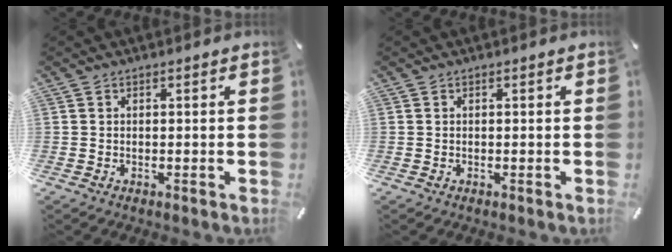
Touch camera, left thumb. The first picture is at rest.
{"total": 0.0}